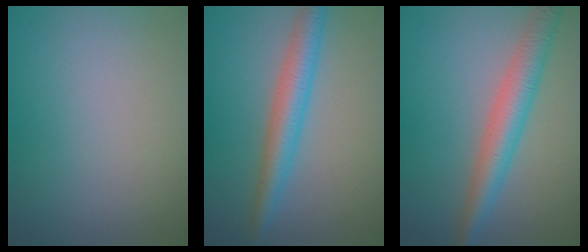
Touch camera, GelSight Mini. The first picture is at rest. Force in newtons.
{"total": 4.3, "press": 4.3, "slide": 0.2}
{"total": 4.5, "press": 4.5, "slide": 0.0}